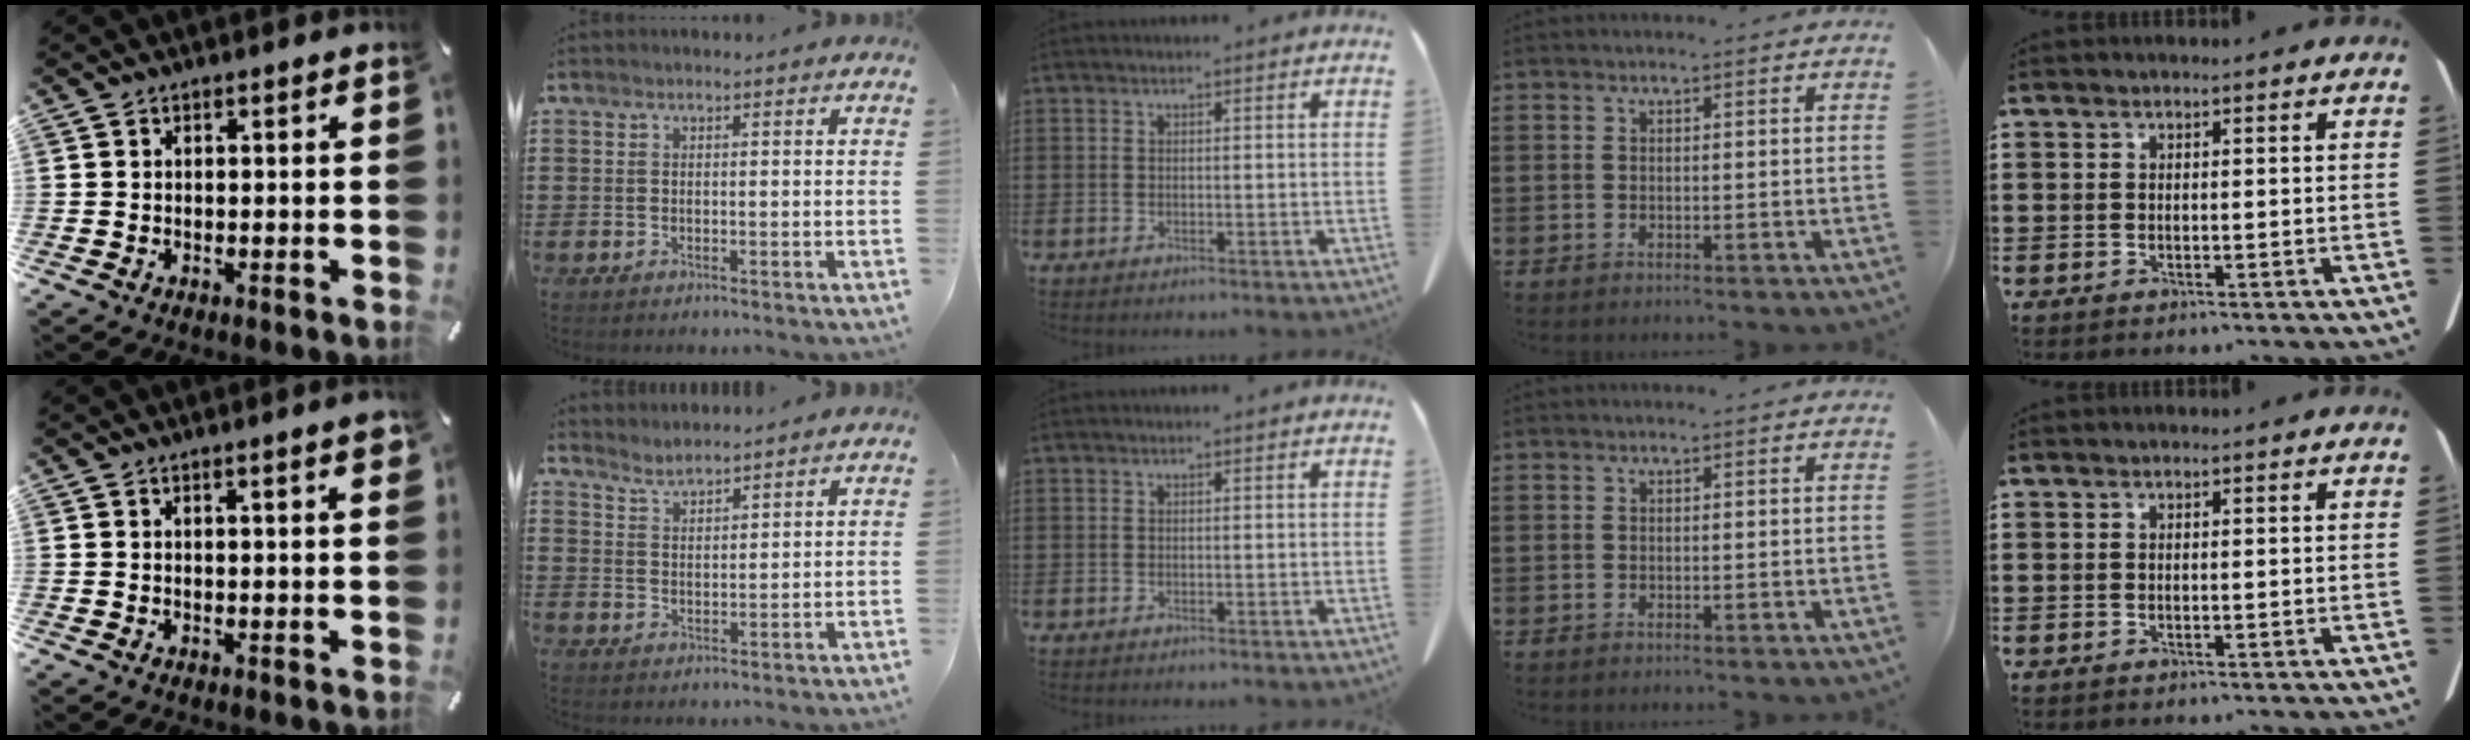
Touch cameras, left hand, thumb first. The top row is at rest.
{"thumb": {"total": 2.7, "force": [1.2, 0.3, 2.3], "torque": [-0.038, -0.003, 0.019]}, "index": {"total": 3.0, "force": [3.0, 0.0, -0.1], "torque": [-0.006, -0.009, 0.057]}}